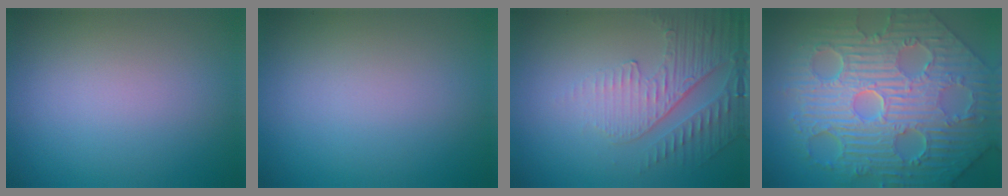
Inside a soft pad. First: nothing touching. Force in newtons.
{"total": 0.0}
{"total": 5.1, "press": 3.3, "slide": 3.9}
{"total": 12.5, "press": 8.2, "slide": 9.5}